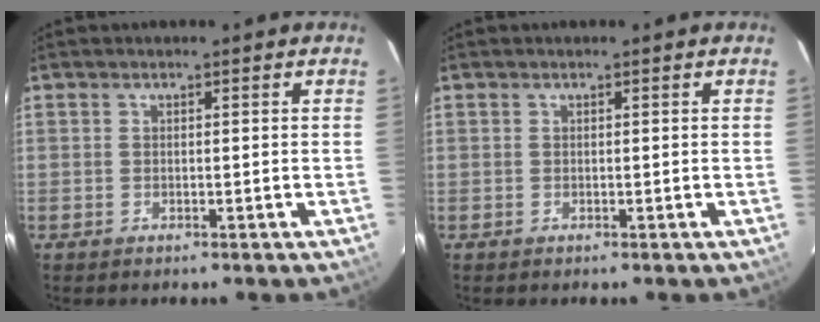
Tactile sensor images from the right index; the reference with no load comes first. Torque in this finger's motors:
{"motor_torque": [0.00, 0.00, 0.01, 0.00]}